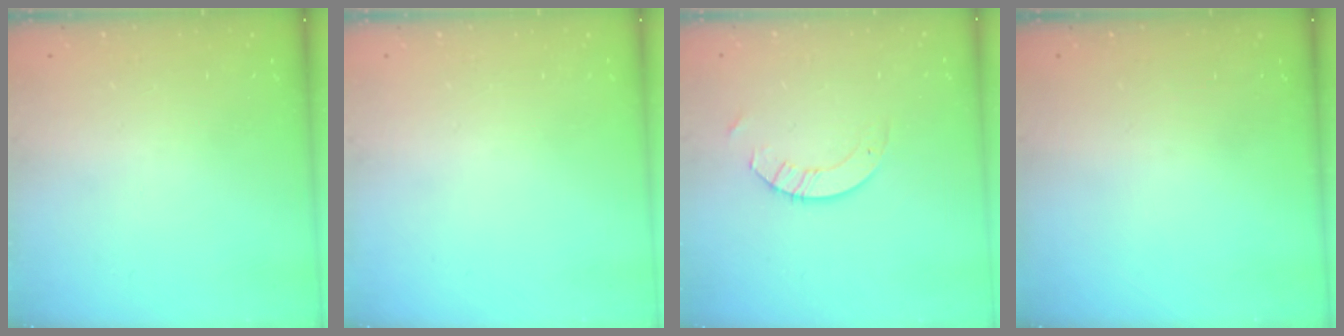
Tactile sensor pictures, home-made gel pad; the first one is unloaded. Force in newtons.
{"total": 0.0}
{"total": 4.4, "press": 4.3, "slide": 0.4}
{"total": 0.0}